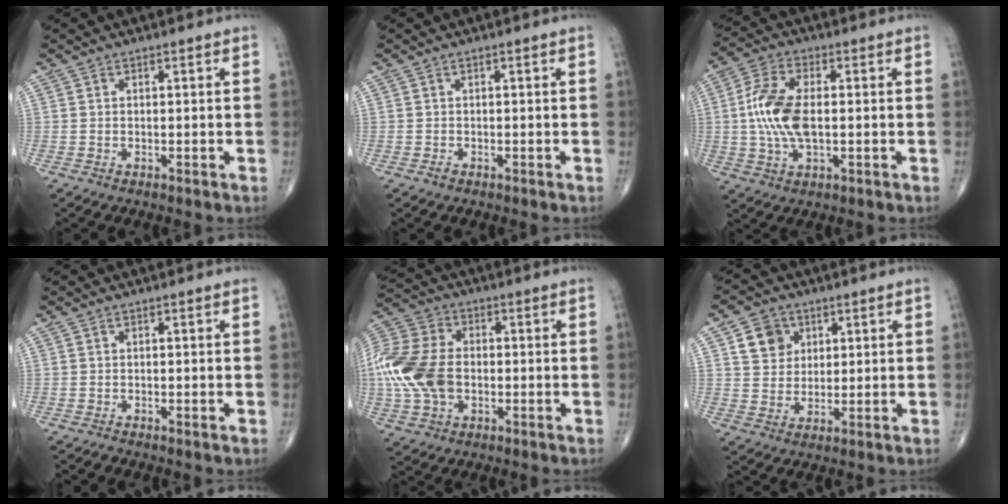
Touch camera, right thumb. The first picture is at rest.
{"total": 0.5, "force": [-0.3, 0.4, 0.2], "torque": [-0.002, 0.000, -0.007]}
{"total": 11.1, "force": [0.0, 5.5, 9.6], "torque": [-0.209, 0.007, -0.002]}
{"total": 0.0}
{"total": 16.8, "force": [-1.6, 11.4, 12.2], "torque": [-0.275, 0.012, -0.031]}
{"total": 6.6, "force": [2.7, 5.6, 2.3], "torque": [-0.012, -0.009, 0.047]}